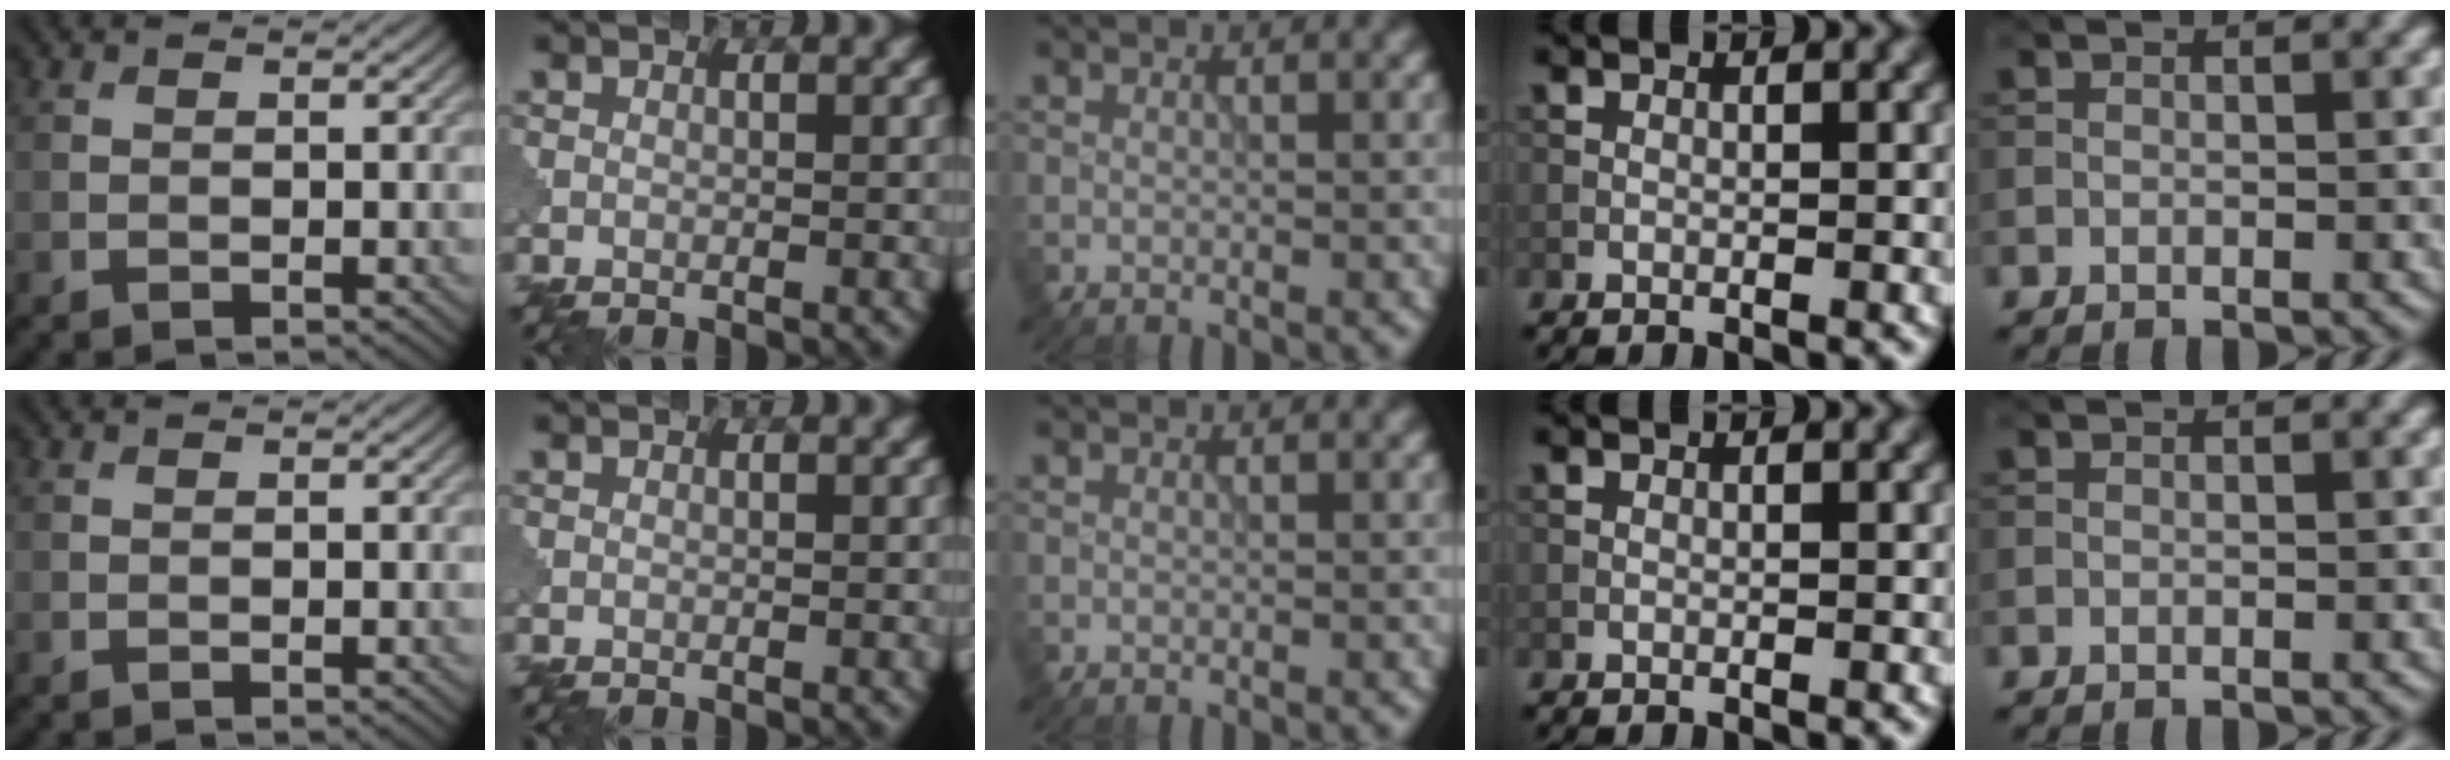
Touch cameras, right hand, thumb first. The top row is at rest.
{}